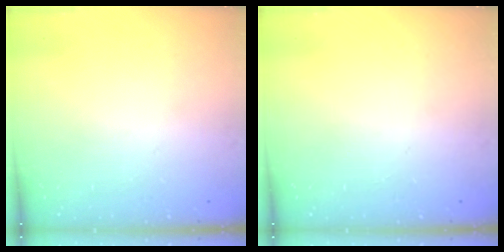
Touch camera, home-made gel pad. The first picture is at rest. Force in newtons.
{"total": 0.0}